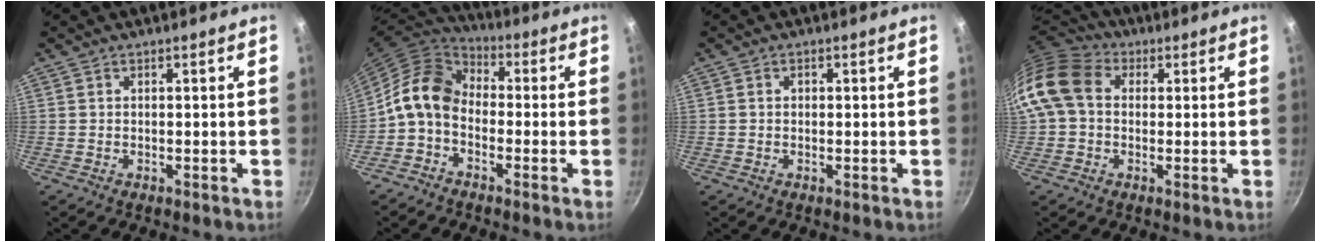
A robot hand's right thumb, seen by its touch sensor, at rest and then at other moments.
{"total": 10.6, "force": [-1.9, 7.7, 7.0], "torque": [-0.115, 0.043, -0.061]}
{"total": 0.9, "force": [0.1, 0.8, 0.5], "torque": [-0.005, 0.005, 0.000]}
{"total": 11.9, "force": [1.3, 9.3, 7.3], "torque": [-0.122, 0.024, 0.004]}